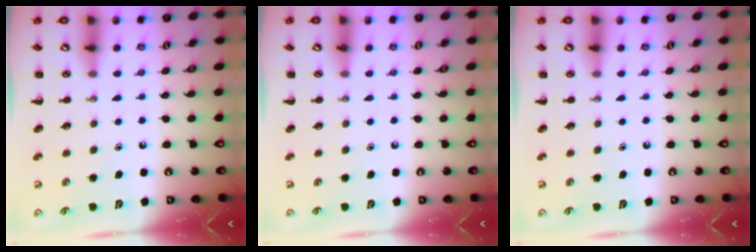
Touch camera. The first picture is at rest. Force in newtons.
{"total": 0.0}
{"total": 0.0}